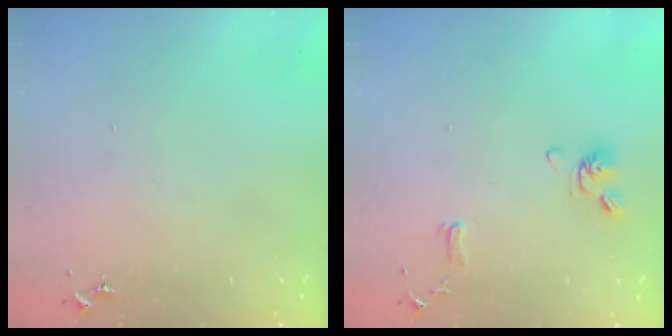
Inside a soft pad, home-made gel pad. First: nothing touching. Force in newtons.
{"total": 10.8, "press": 10.6, "slide": 1.9}